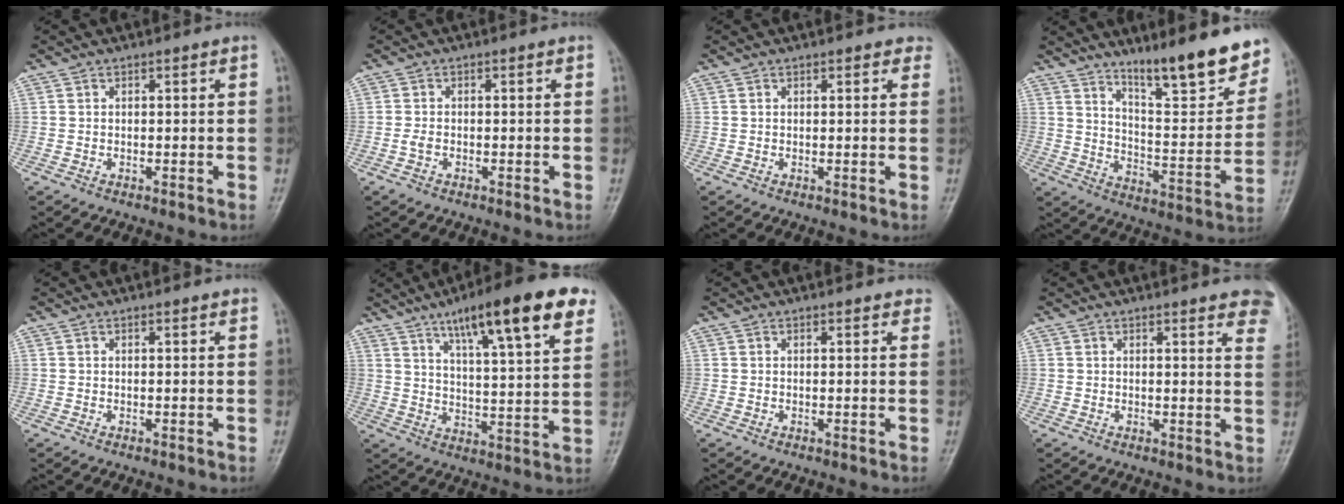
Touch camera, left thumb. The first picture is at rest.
{"total": 1.5, "force": [-0.7, 0.9, 0.9], "torque": [-0.023, 0.002, -0.016]}
{"total": 1.9, "force": [1.4, 1.0, 0.8], "torque": [0.012, -0.001, 0.008]}
{"total": 17.4, "force": [12.9, 3.6, 11.1], "torque": [-0.122, -0.086, 0.206]}
{"total": 0.9, "force": [0.7, 0.2, 0.5], "torque": [-0.005, 0.000, 0.008]}
{"total": 19.7, "force": [11.6, 3.9, 15.5], "torque": [-0.210, -0.031, 0.178]}
{"total": 2.4, "force": [2.1, 0.9, 0.9], "torque": [0.006, -0.002, 0.013]}
{"total": 11.8, "force": [9.2, 2.8, 7.0], "torque": [-0.051, -0.029, 0.085]}